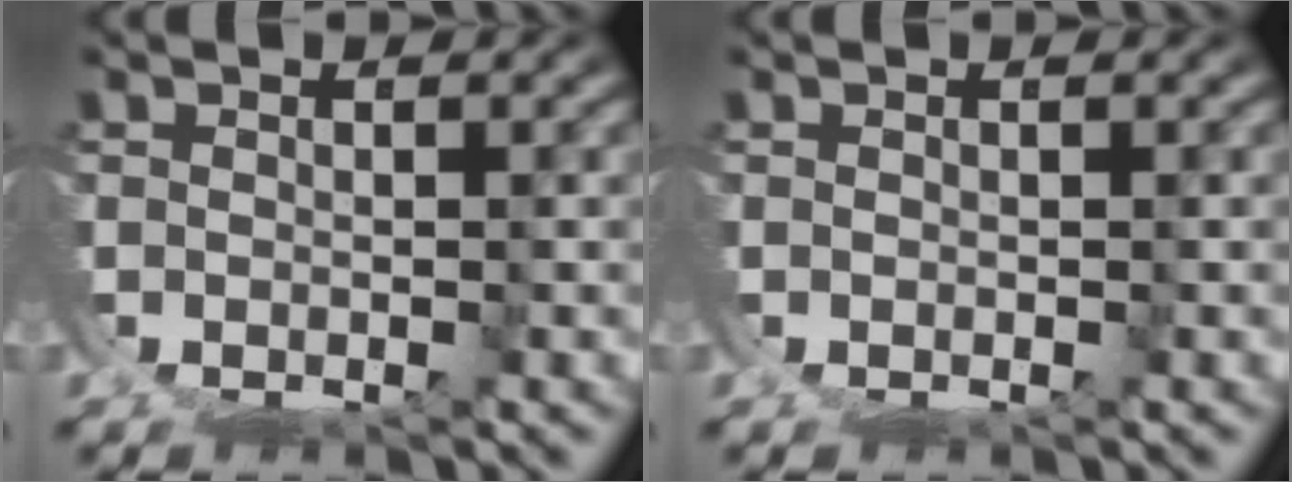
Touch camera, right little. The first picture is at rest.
{"total": 0.0}